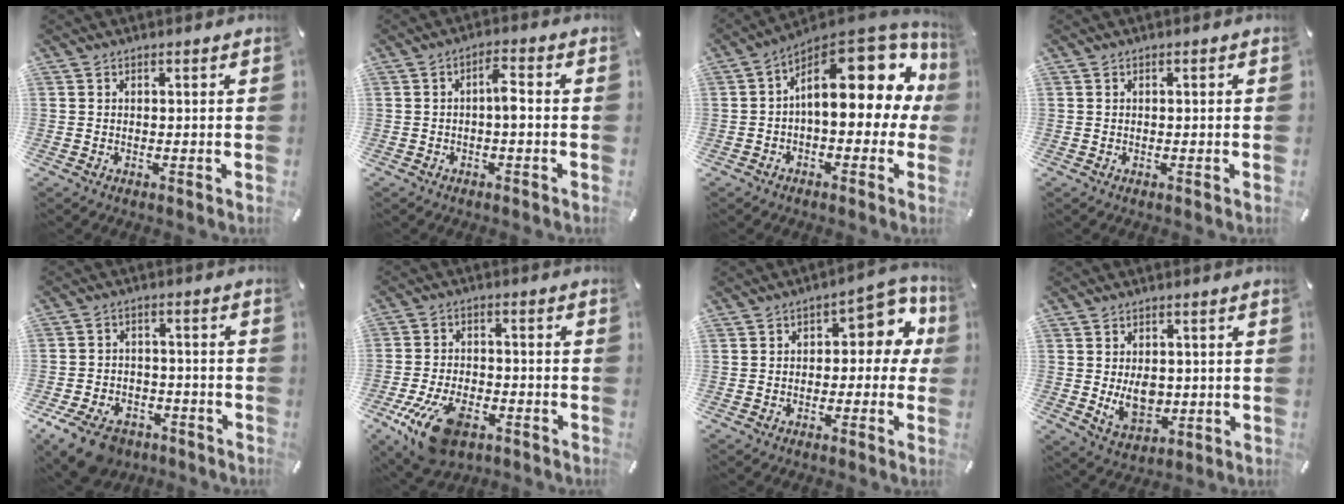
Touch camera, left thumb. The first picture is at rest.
{"total": 4.3, "force": [-0.8, 1.6, 3.9], "torque": [-0.071, 0.013, -0.016]}
{"total": 19.4, "force": [6.3, 10.1, 15.3], "torque": [-0.201, -0.048, 0.110]}
{"total": 0.6, "force": [-0.1, 0.2, 0.5], "torque": [-0.009, -0.001, -0.002]}
{"total": 9.9, "force": [-6.6, 5.8, 4.4], "torque": [-0.084, 0.042, -0.118]}
{"total": 13.6, "force": [-7.2, 7.1, 9.1], "torque": [-0.182, 0.032, -0.125]}
{"total": 9.3, "force": [2.3, 5.6, 7.0], "torque": [-0.079, -0.013, 0.032]}
{"total": 7.4, "force": [-0.1, 5.6, 4.9], "torque": [-0.076, -0.010, -0.002]}